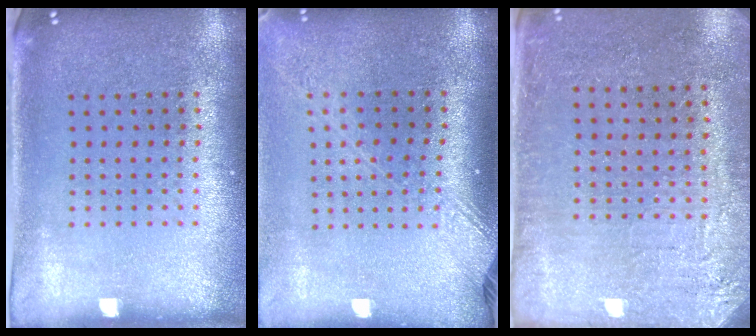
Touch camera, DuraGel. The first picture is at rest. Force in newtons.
{"total": 2.1, "press": 1.6, "slide": 1.4}
{"total": 2.8, "press": 2.7, "slide": 0.7}